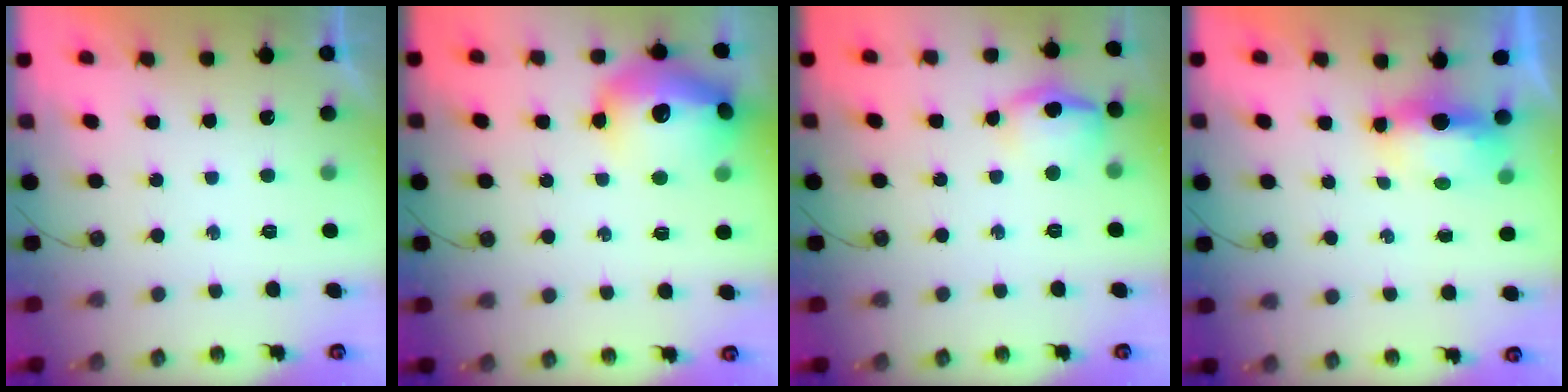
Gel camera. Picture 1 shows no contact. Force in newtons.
{"total": 20.1, "press": 20.0, "slide": 1.6}
{"total": 13.1, "press": 11.5, "slide": 6.3}
{"total": 5.9, "press": 5.8, "slide": 1.1}